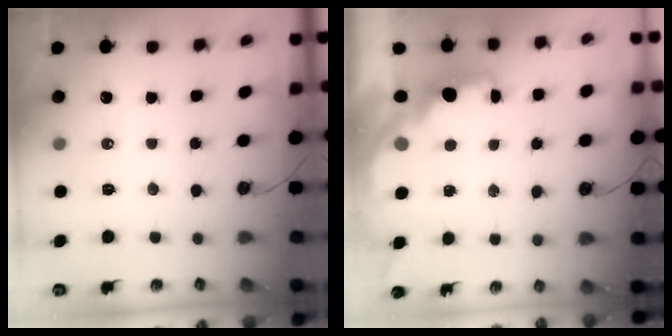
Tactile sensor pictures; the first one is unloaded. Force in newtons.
{"total": 2.3, "press": 2.2, "slide": 0.9}